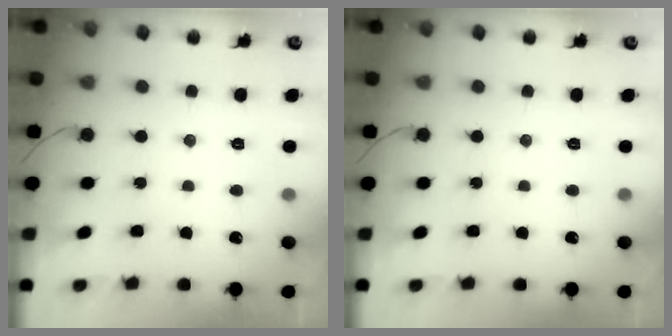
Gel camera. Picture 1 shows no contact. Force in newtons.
{"total": 0.0}